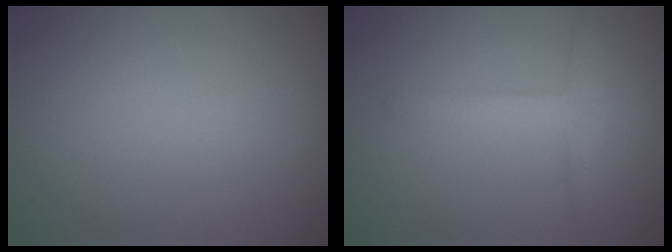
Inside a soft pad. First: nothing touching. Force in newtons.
{"total": 2.4, "press": 2.4, "slide": 0.1}